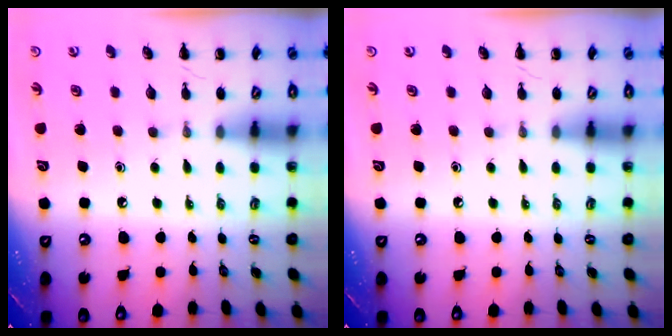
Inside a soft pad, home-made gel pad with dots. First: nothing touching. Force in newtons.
{"total": 0.0}